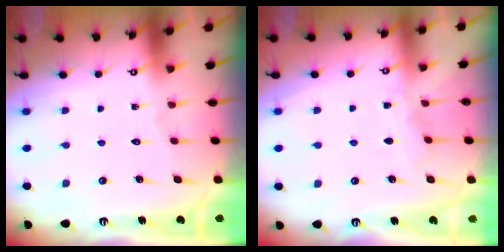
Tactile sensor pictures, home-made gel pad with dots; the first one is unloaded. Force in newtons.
{"total": 3.9, "press": 3.9, "slide": 0.4}